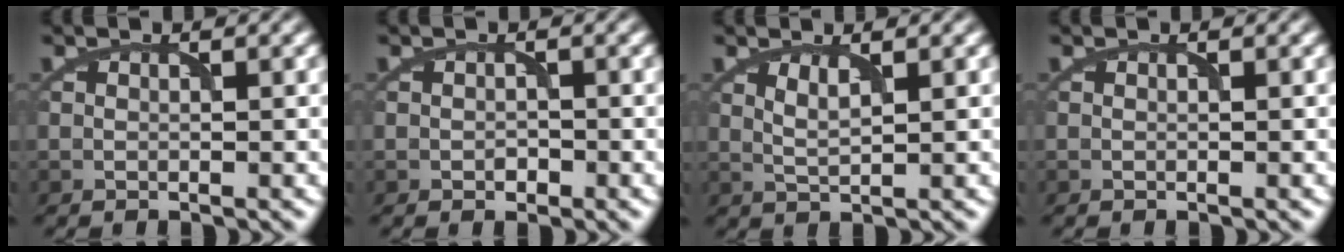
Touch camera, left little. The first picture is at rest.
{"total": 1.0, "force": [-0.4, 0.7, 0.5], "torque": [-0.007, -0.002, -0.009]}
{"total": 1.4, "force": [0.7, 0.3, 1.2], "torque": [-0.028, -0.003, 0.016]}
{"total": 0.0}